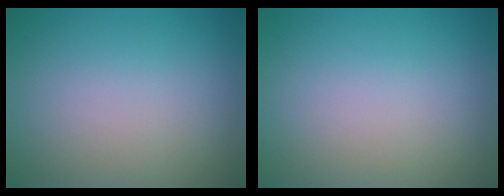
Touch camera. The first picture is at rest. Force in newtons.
{"total": 0.0}